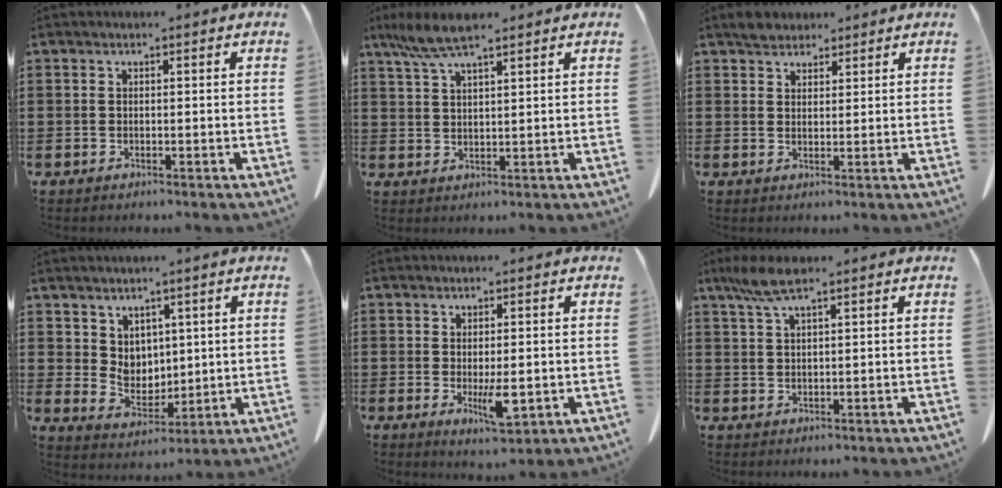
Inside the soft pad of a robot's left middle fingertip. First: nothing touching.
{"total": 6.0, "force": [4.4, 1.0, 4.1], "torque": [-0.089, -0.003, 0.079]}
{"total": 2.9, "force": [2.5, 1.4, 0.5], "torque": [-0.008, 0.004, 0.045]}
{"total": 4.9, "force": [3.5, 3.3, 0.7], "torque": [-0.026, -0.010, 0.066]}
{"total": 4.6, "force": [-0.4, 1.5, 4.3], "torque": [-0.073, -0.006, -0.008]}
{"total": 4.8, "force": [2.9, 0.9, 3.6], "torque": [-0.078, 0.002, 0.053]}